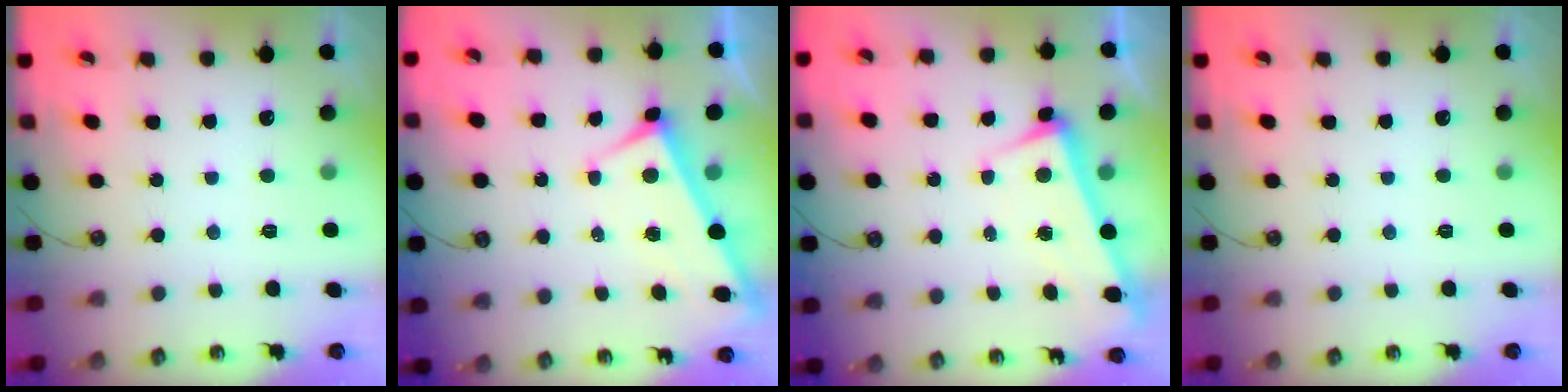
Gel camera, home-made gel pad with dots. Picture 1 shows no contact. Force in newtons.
{"total": 3.3, "press": 3.3, "slide": 0.5}
{"total": 3.3, "press": 3.2, "slide": 1.0}
{"total": 0.0}